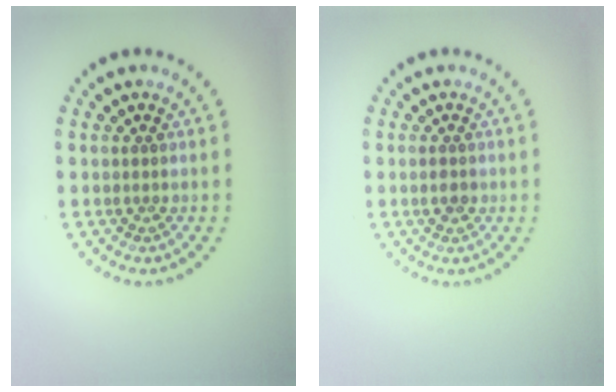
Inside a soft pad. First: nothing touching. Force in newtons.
{"total": 1.4, "press": 1.3, "slide": 0.2}